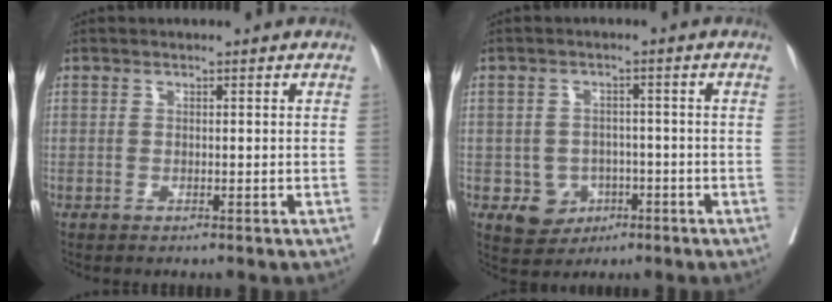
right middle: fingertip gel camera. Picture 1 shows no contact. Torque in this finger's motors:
{"motor_torque": [0.40, -0.31, 0.01, 0.00]}